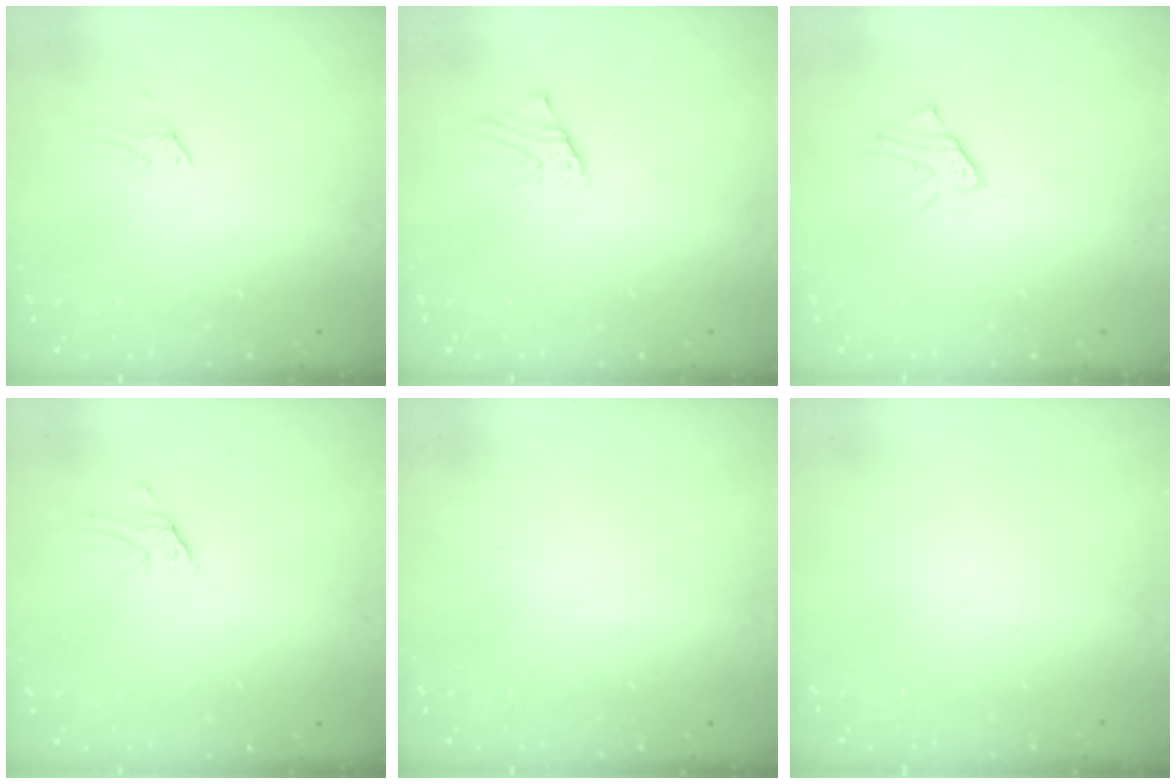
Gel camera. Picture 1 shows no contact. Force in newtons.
{"total": 2.1, "press": 2.1, "slide": 0.2}
{"total": 2.8, "press": 2.8, "slide": 0.3}
{"total": 1.6, "press": 1.6, "slide": 0.1}
{"total": 3.4, "press": 3.4, "slide": 0.2}
{"total": 0.0}